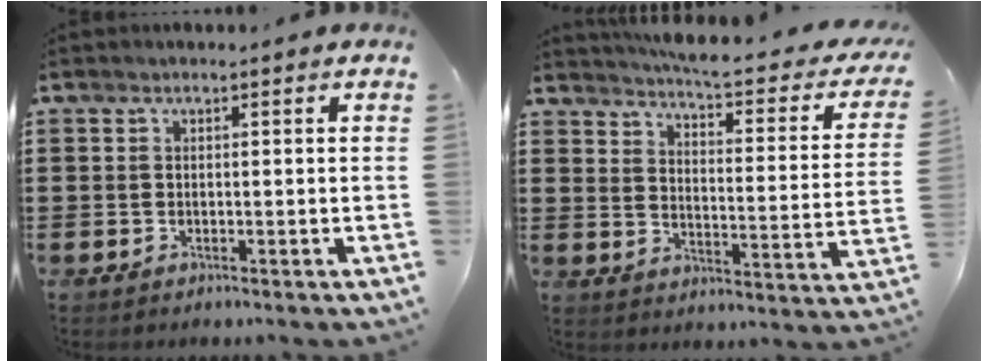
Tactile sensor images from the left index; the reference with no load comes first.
{"total": 5.1, "force": [4.5, -0.3, 2.3], "torque": [-0.060, -0.039, 0.070]}